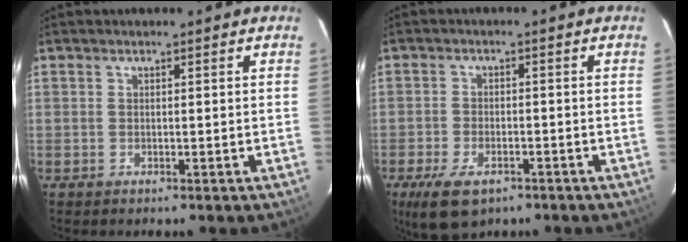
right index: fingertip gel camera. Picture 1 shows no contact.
{"total": 8.7, "force": [-5.3, 4.3, 5.3], "torque": [-0.125, -0.018, -0.089]}